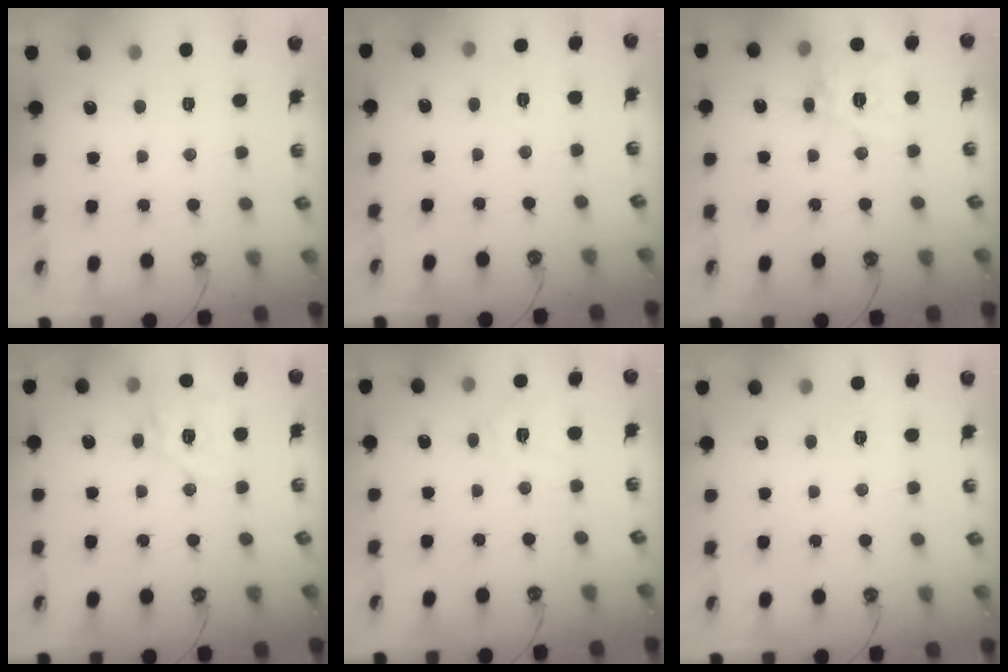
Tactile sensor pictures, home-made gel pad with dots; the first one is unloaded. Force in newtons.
{"total": 2.5, "press": 2.5, "slide": 0.5}
{"total": 12.8, "press": 12.8, "slide": 1.2}
{"total": 14.7, "press": 14.6, "slide": 1.7}
{"total": 7.7, "press": 7.7, "slide": 0.5}
{"total": 6.5, "press": 6.4, "slide": 0.7}